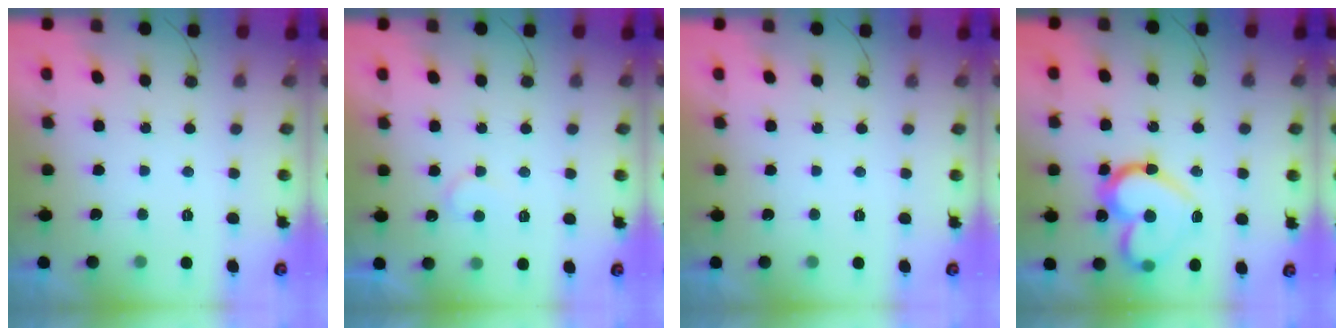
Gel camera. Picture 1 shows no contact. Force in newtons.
{"total": 7.1, "press": 7.1, "slide": 0.6}
{"total": 1.7, "press": 1.7, "slide": 0.1}
{"total": 18.8, "press": 18.7, "slide": 2.3}